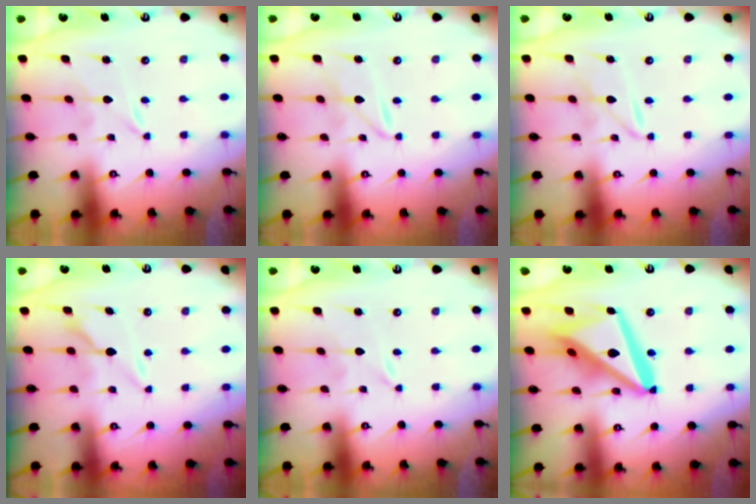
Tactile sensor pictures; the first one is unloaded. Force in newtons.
{"total": 2.9, "press": 2.9, "slide": 0.3}
{"total": 2.9, "press": 2.9, "slide": 0.3}
{"total": 5.4, "press": 5.4, "slide": 0.3}
{"total": 0.0}
{"total": 19.7, "press": 19.6, "slide": 2.1}